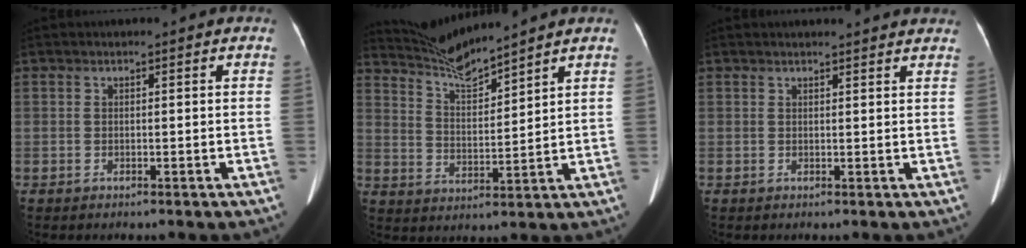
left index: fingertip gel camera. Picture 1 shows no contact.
{"total": 7.3, "force": [7.1, -1.2, 1.2], "torque": [-0.039, -0.006, 0.147]}
{"total": 7.6, "force": [7.3, 0.7, 2.1], "torque": [-0.016, 0.011, 0.065]}